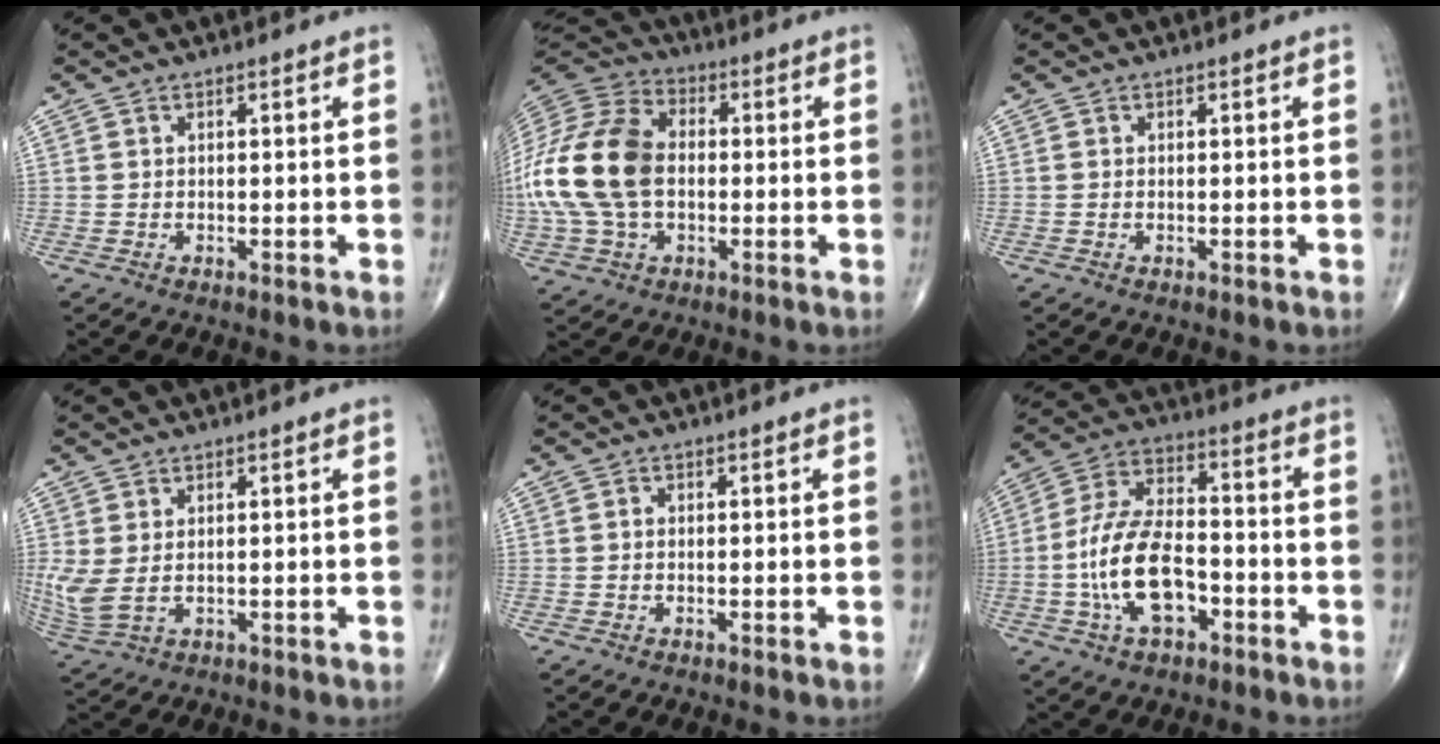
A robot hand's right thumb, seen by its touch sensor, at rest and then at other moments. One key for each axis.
{"total": 21.0, "fx": -0.9, "fy": 13.7, "fz": 15.9, "tx": -0.348, "ty": 0.020, "tz": -0.018}
{"total": 0.0}
{"total": 6.2, "fx": 0.5, "fy": 3.6, "fz": 5.0, "tx": -0.132, "ty": 0.000, "tz": 0.024}
{"total": 0.5, "fx": 0.0, "fy": 0.4, "fz": 0.3, "tx": -0.002, "ty": 0.001, "tz": -0.002}
{"total": 15.2, "fx": -4.3, "fy": 8.1, "fz": 12.1, "tx": -0.230, "ty": 0.038, "tz": -0.080}